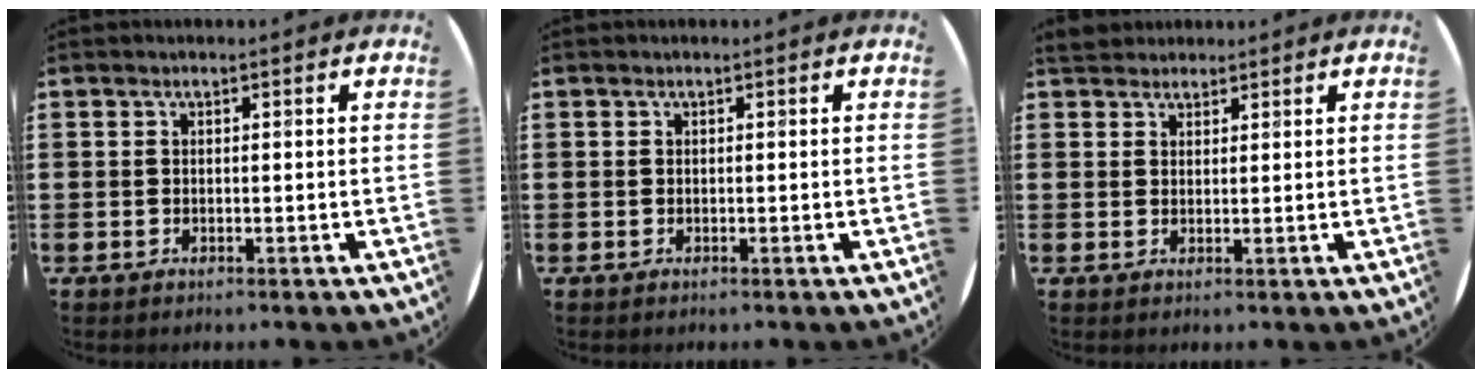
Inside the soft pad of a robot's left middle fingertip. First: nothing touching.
{"total": 0.0}
{"total": 2.7, "force": [2.6, 0.9, 0.2], "torque": [-0.002, -0.002, 0.049]}